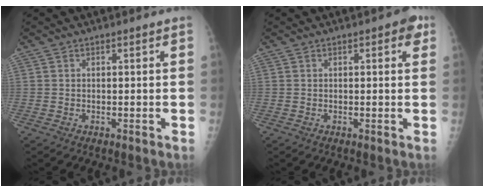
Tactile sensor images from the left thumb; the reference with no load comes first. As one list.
[{"total": 2.9, "force": [1.1, 1.3, 2.3], "torque": [-0.015, 0.002, 0.007]}]